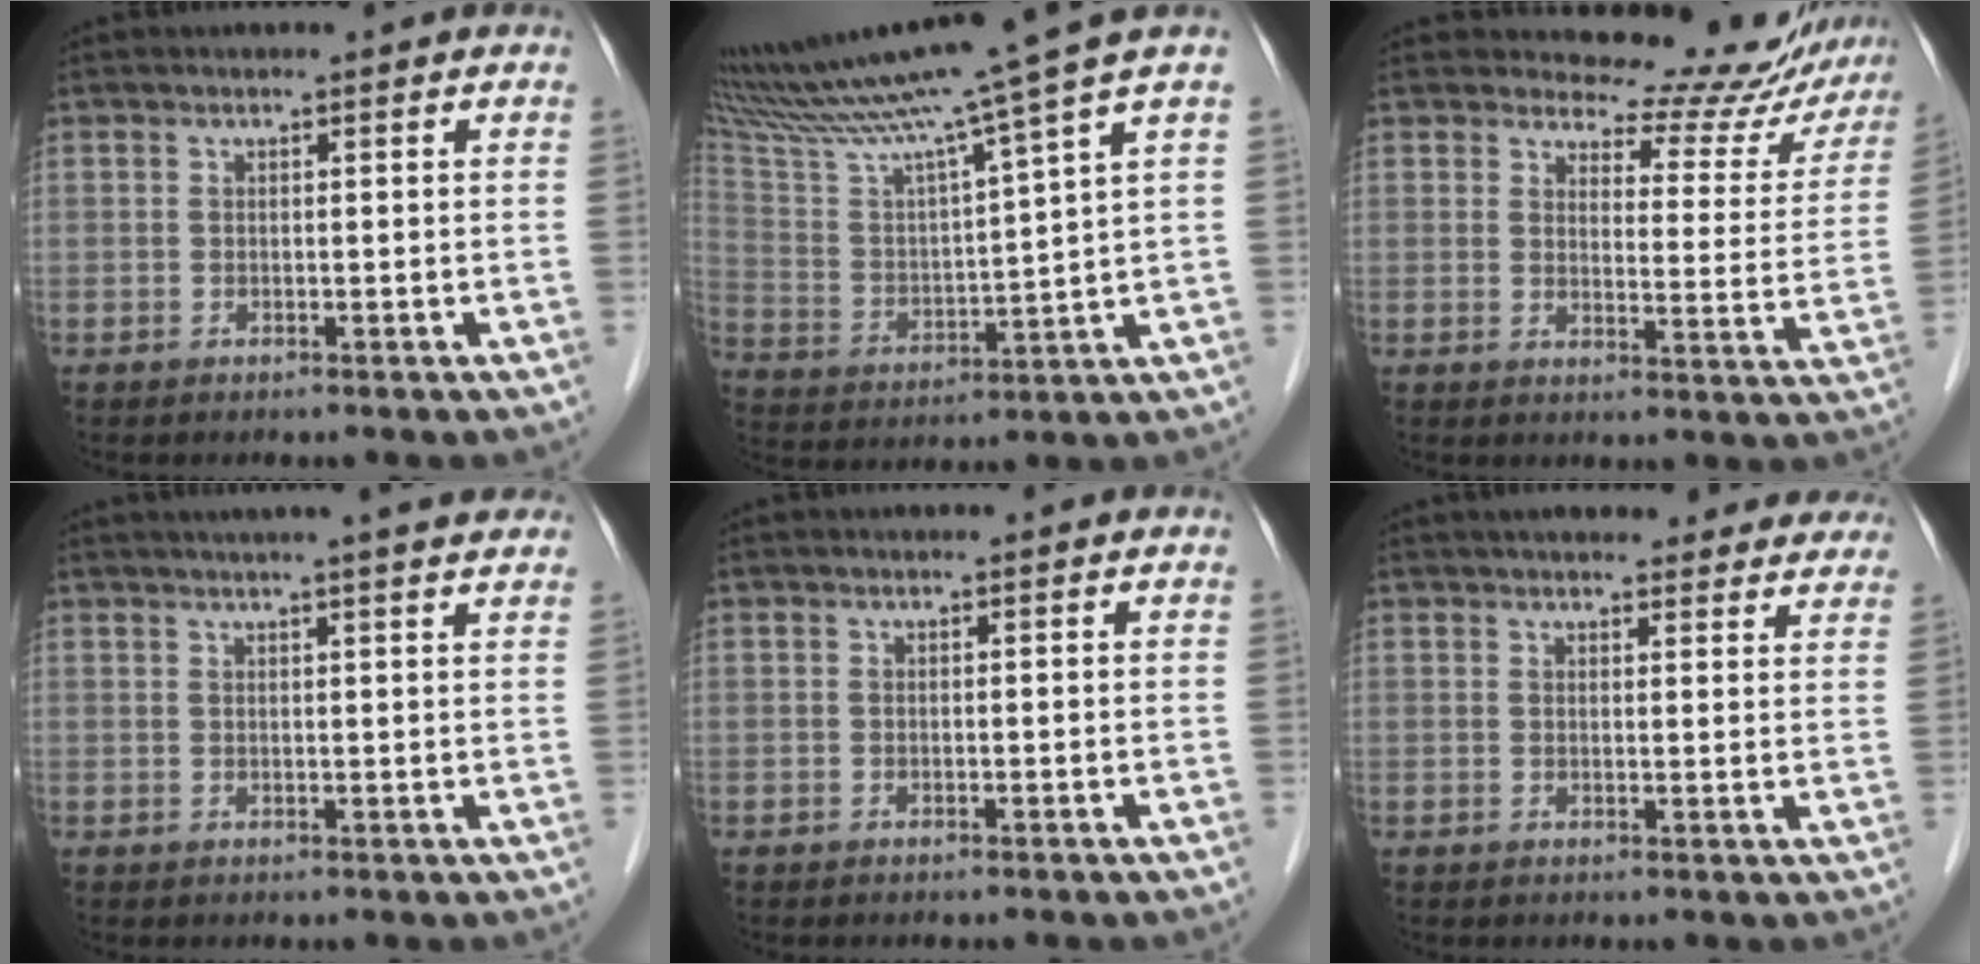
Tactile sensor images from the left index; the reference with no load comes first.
{"total": 17.3, "force": [14.3, -3.1, 9.2], "torque": [-0.168, -0.019, 0.244]}
{"total": 14.5, "force": [14.1, 3.2, 1.0], "torque": [0.014, -0.062, 0.142]}
{"total": 11.1, "force": [9.5, 0.5, 5.7], "torque": [-0.080, 0.022, 0.105]}
{"total": 0.0}
{"total": 16.5, "force": [14.9, 4.2, 5.6], "torque": [-0.049, 0.021, 0.173]}